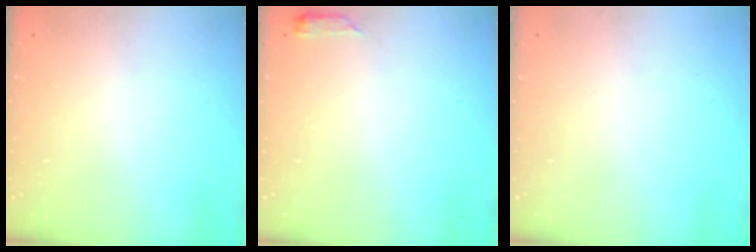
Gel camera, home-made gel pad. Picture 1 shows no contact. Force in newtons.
{"total": 2.6, "press": 2.6, "slide": 0.5}
{"total": 0.0}